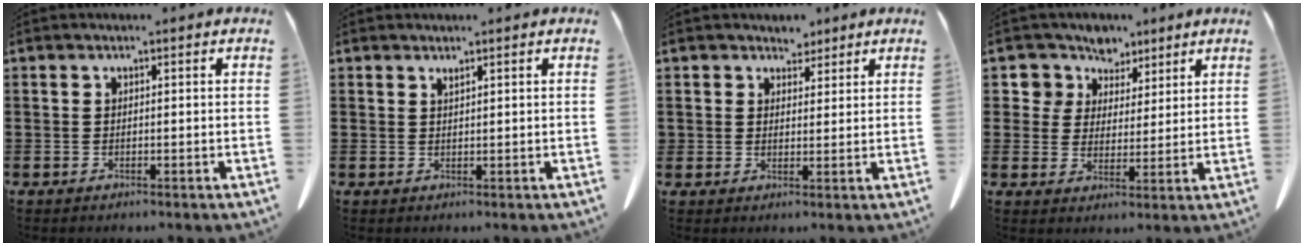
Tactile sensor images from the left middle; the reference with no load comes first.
{"total": 0.9, "force": [0.8, -0.1, 0.4], "torque": [-0.008, -0.002, 0.015]}
{"total": 3.3, "force": [2.7, 1.9, -0.1], "torque": [-0.003, 0.002, 0.050]}
{"total": 5.9, "force": [4.3, 4.1, -0.1], "torque": [-0.038, -0.015, 0.077]}